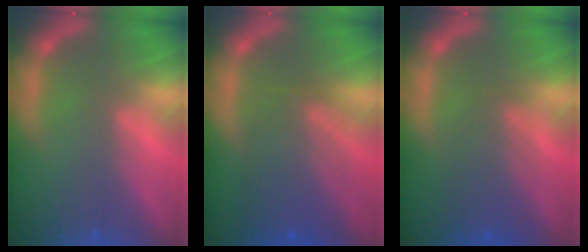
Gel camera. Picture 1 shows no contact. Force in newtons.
{"total": 6.5}
{"total": 4.1}